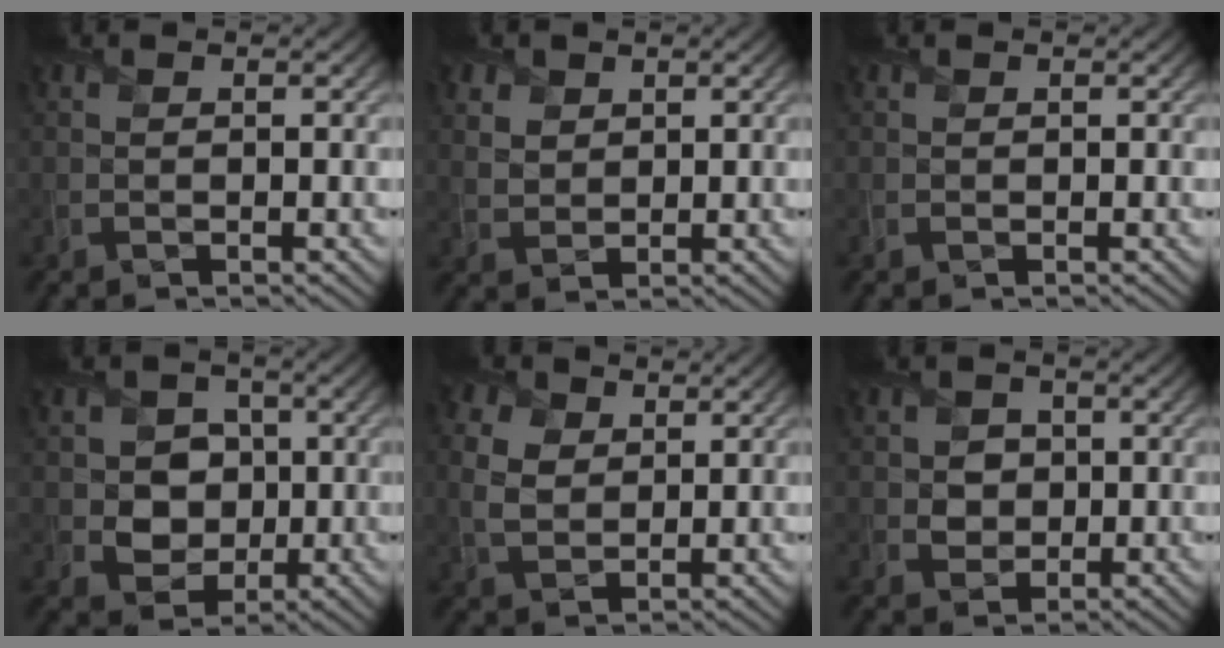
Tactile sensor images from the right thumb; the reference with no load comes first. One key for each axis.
{"total": 3.7, "fx": 2.1, "fy": 2.6, "fz": 1.5, "tx": -0.054, "ty": -0.002, "tz": 0.048}
{"total": 0.0}
{"total": 5.8, "fx": 0.0, "fy": 5.1, "fz": 2.7, "tx": -0.060, "ty": -0.005, "tz": -0.011}
{"total": 5.6, "fx": 1.8, "fy": 4.0, "fz": 3.5, "tx": -0.112, "ty": 0.008, "tz": 0.033}
{"total": 3.0, "fx": 0.0, "fy": 2.7, "fz": 1.3, "tx": -0.030, "ty": -0.002, "tz": -0.006}